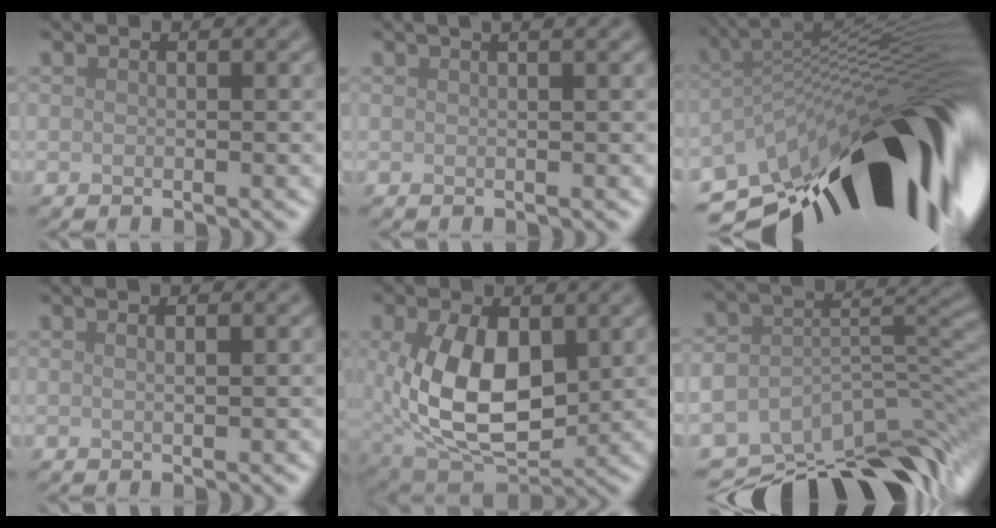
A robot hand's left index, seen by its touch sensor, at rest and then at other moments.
{"total": 3.6, "force": [2.0, 1.7, 2.6], "torque": [-0.007, 0.021, -0.010]}
{"total": 18.6, "force": [-7.2, 6.7, 15.9], "torque": [-0.227, 0.005, -0.133]}
{"total": 1.4, "force": [0.6, 0.5, 1.1], "torque": [-0.006, -0.002, 0.003]}
{"total": 10.2, "force": [0.9, 6.0, 8.1], "torque": [-0.166, -0.015, 0.024]}
{"total": 11.8, "force": [-8.5, 5.3, 6.3], "torque": [-0.100, -0.002, -0.128]}